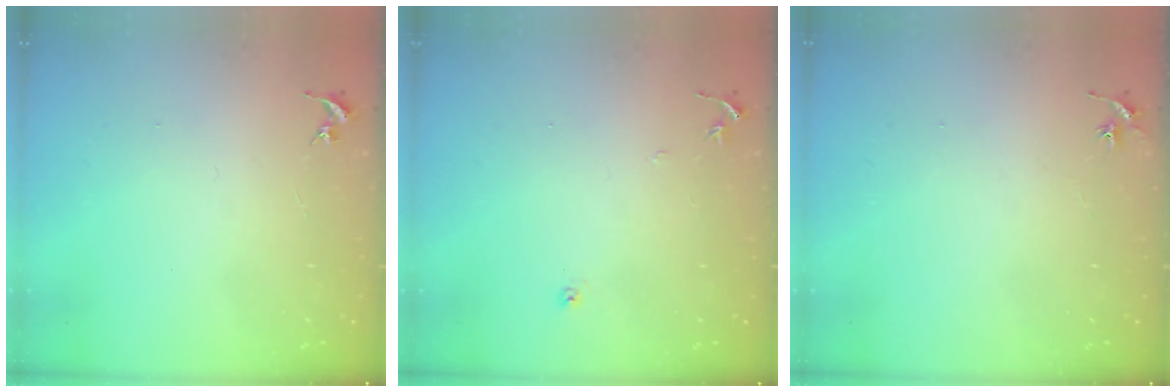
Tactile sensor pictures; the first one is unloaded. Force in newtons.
{"total": 4.6, "press": 4.6, "slide": 0.5}
{"total": 2.9, "press": 2.9, "slide": 0.3}